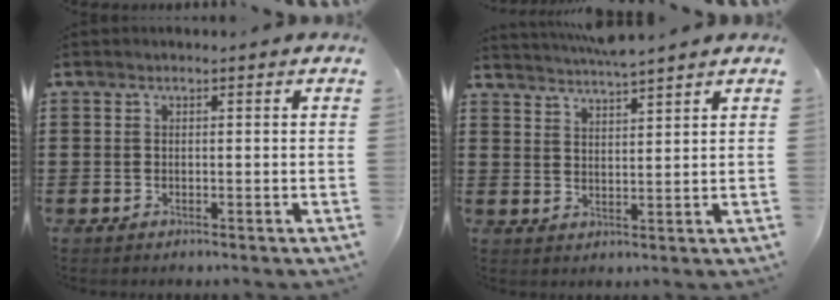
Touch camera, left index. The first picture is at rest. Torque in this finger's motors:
{"motor_torque": [1.21, -0.93, 0.12, 0.05]}